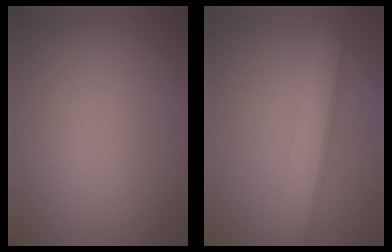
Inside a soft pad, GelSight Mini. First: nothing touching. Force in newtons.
{"total": 3.9, "press": 3.9, "slide": 0.1}